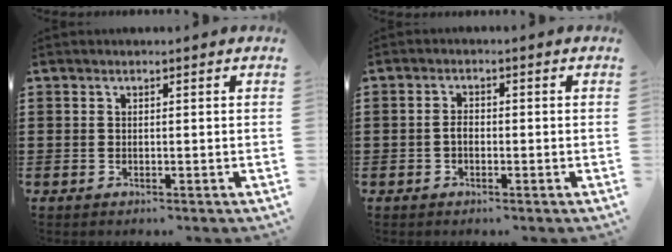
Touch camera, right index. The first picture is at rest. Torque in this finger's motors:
{"motor_torque": [0.38, -0.27, 0.29, 0.06]}